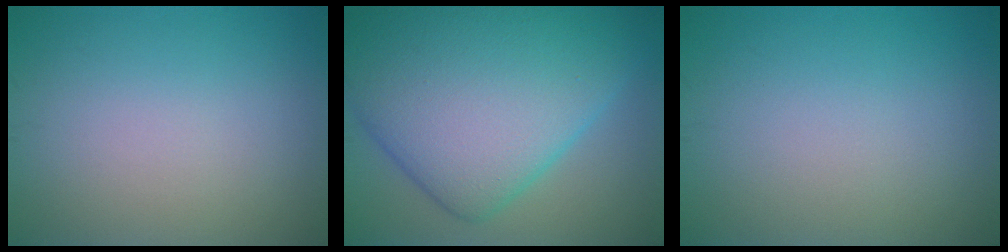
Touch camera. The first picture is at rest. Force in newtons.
{"total": 14.2, "press": 14.2, "slide": 0.1}
{"total": 0.0}